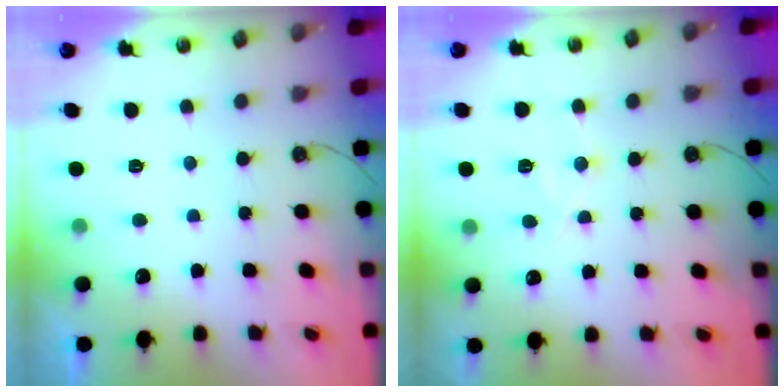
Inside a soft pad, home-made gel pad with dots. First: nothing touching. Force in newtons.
{"total": 10.4, "press": 10.4, "slide": 0.8}